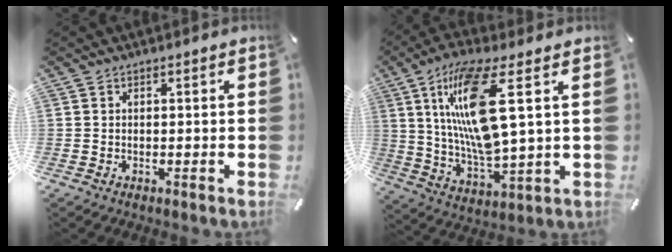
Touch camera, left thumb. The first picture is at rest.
{"total": 18.6, "force": [6.2, 4.7, 16.9], "torque": [-0.356, -0.022, 0.087]}